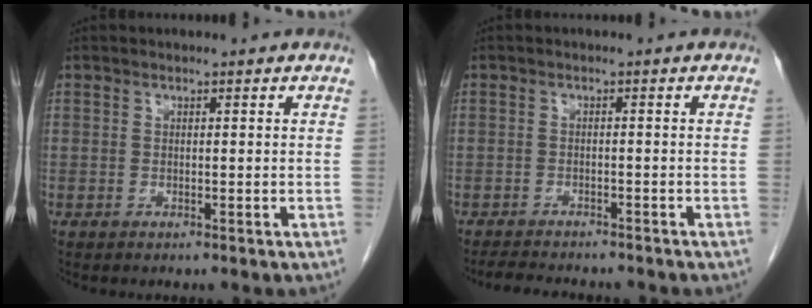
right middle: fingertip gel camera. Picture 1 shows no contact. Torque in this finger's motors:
{"motor_torque": [0.07, 0.00, 0.00, 0.00]}